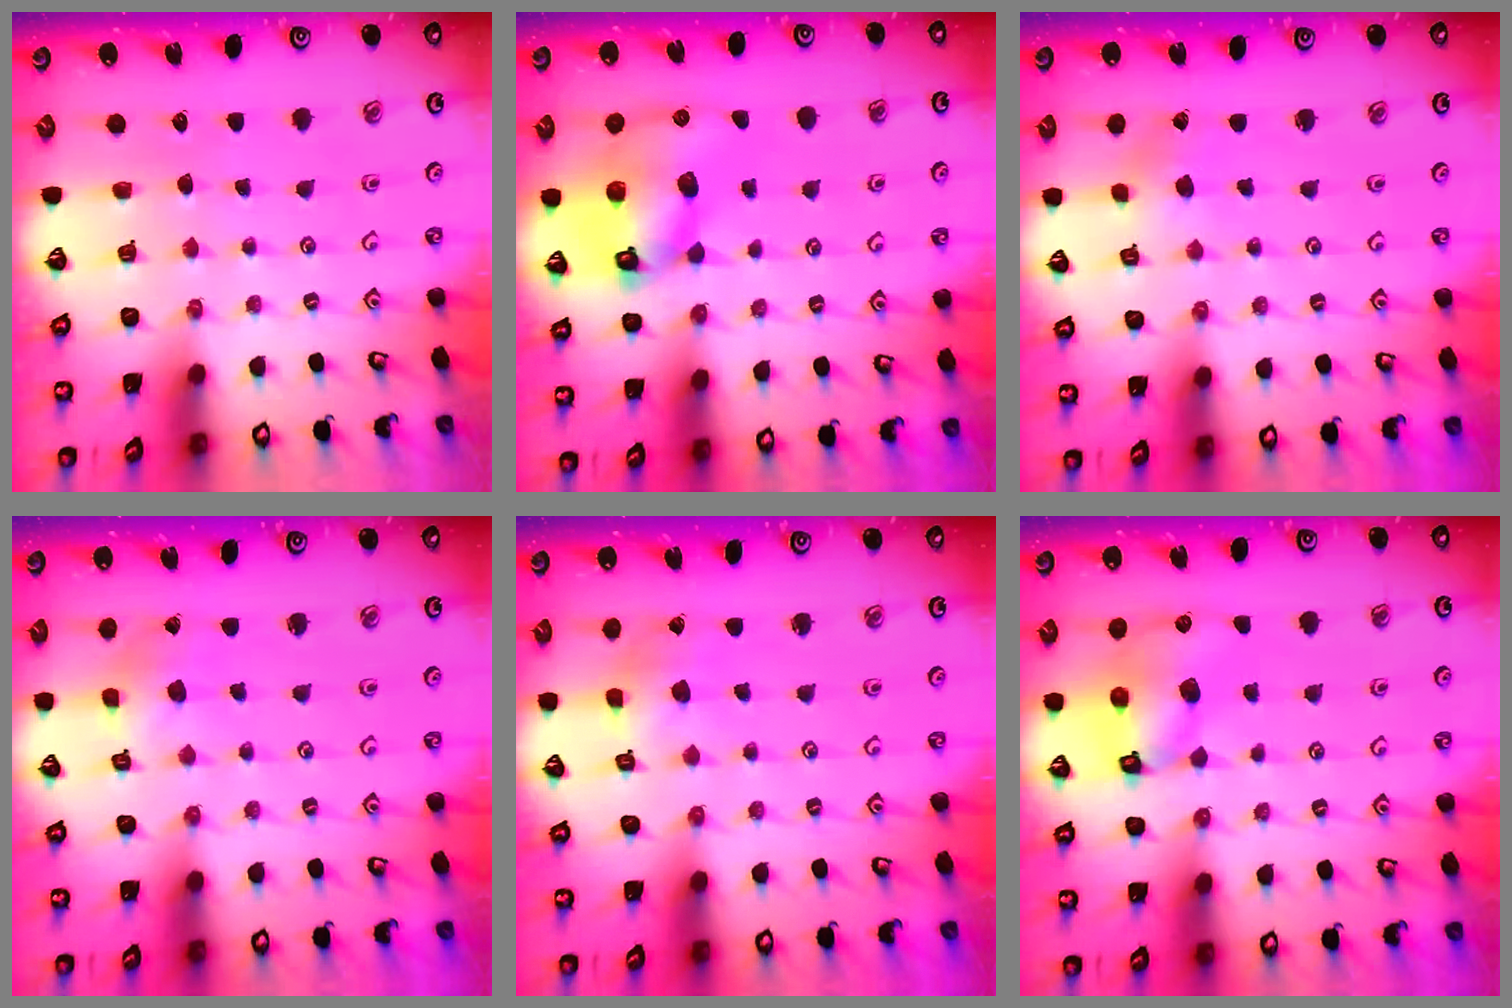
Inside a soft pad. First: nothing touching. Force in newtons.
{"total": 13.2, "press": 13.1, "slide": 1.8}
{"total": 1.4, "press": 1.4, "slide": 0.1}
{"total": 1.5, "press": 1.5, "slide": 0.3}
{"total": 2.3, "press": 2.3, "slide": 0.5}
{"total": 10.9, "press": 10.8, "slide": 1.5}